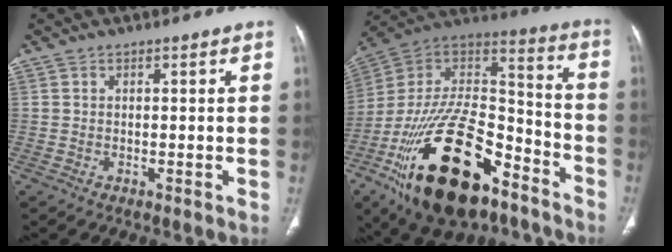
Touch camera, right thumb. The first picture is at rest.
{"total": 32.3, "force": [-16.8, 15.6, 22.8], "torque": [-0.417, 0.054, -0.279]}